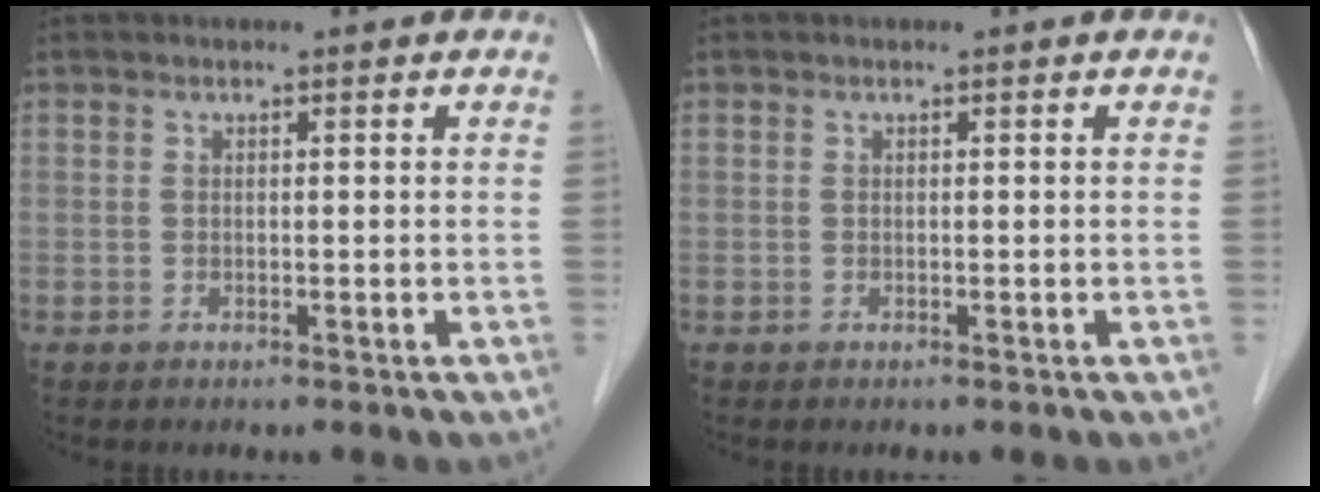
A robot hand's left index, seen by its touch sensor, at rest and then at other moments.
{"total": 0.0}